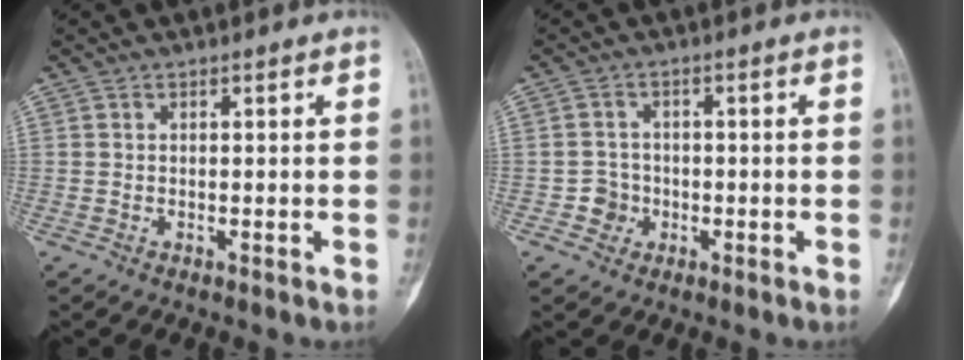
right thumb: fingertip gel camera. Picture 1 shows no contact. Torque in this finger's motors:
{"motor_torque": [0.17, 0.06, 0.22, 0.01, 0.05]}